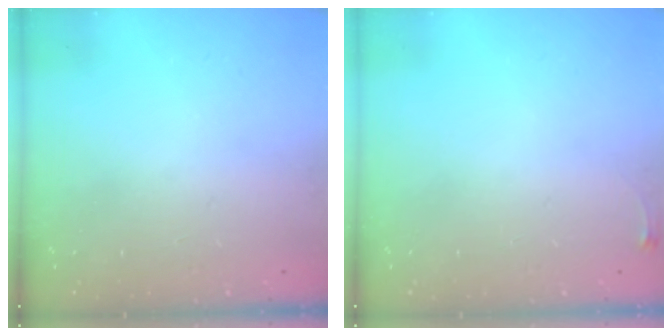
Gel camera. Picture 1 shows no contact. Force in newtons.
{"total": 2.6, "press": 2.6, "slide": 0.6}